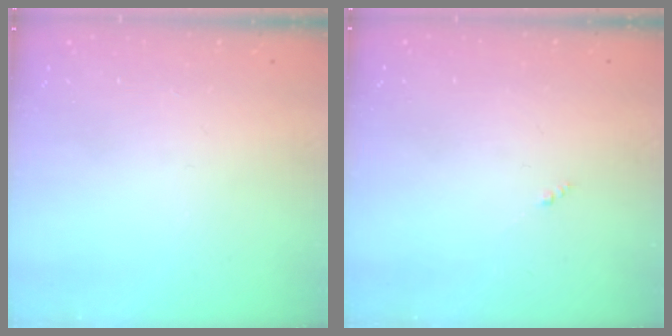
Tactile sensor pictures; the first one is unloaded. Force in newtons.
{"total": 0.0}